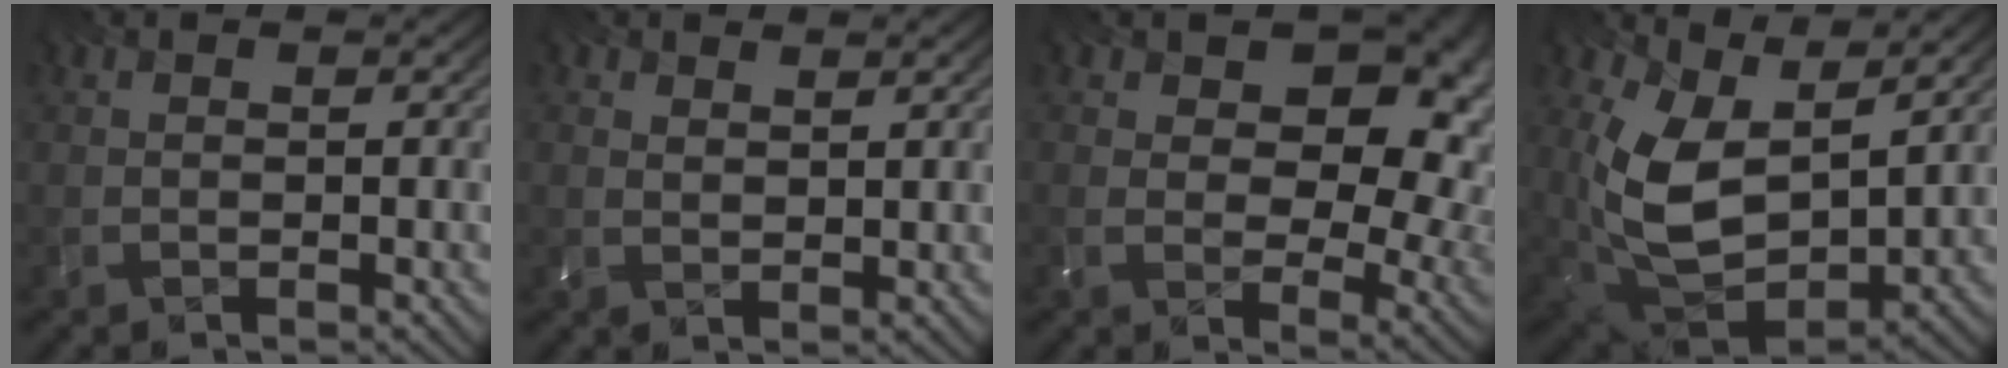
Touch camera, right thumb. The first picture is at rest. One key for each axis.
{"total": 1.3, "fx": 1.3, "fy": -0.1, "fz": -0.3, "tx": 0.000, "ty": -0.010, "tz": 0.041}
{"total": 11.9, "fx": 4.3, "fy": 7.6, "fz": 8.0, "tx": -0.147, "ty": -0.015, "tz": 0.106}
{"total": 10.2, "fx": 2.8, "fy": 6.5, "fz": 7.4, "tx": -0.185, "ty": -0.026, "tz": 0.087}